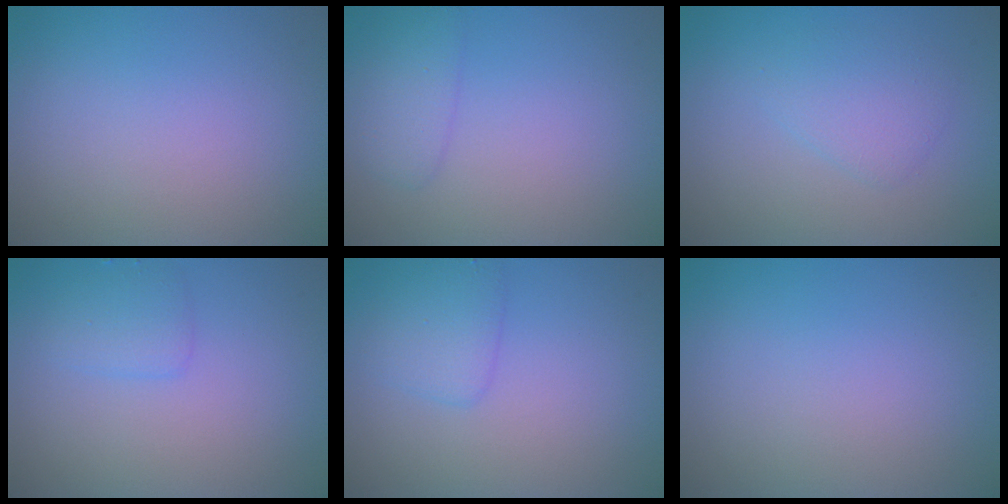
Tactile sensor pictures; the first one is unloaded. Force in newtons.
{"total": 2.1, "press": 2.1, "slide": 0.1}
{"total": 2.2, "press": 2.2, "slide": 0.0}
{"total": 1.5, "press": 1.5, "slide": 0.2}
{"total": 2.2, "press": 2.2, "slide": 0.1}
{"total": 0.0}